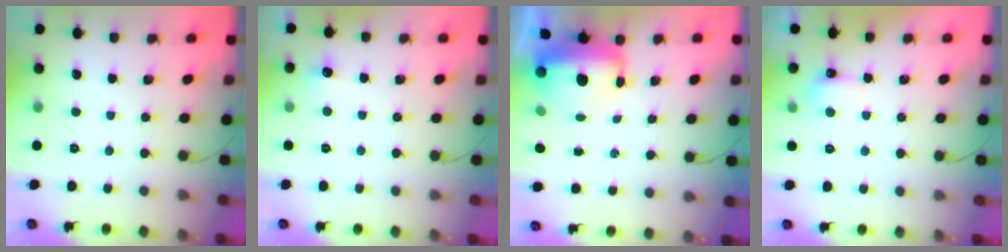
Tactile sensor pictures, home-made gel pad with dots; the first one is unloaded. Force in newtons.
{"total": 4.6, "press": 4.4, "slide": 1.3}
{"total": 10.6, "press": 10.3, "slide": 2.6}
{"total": 5.0, "press": 5.0, "slide": 0.9}